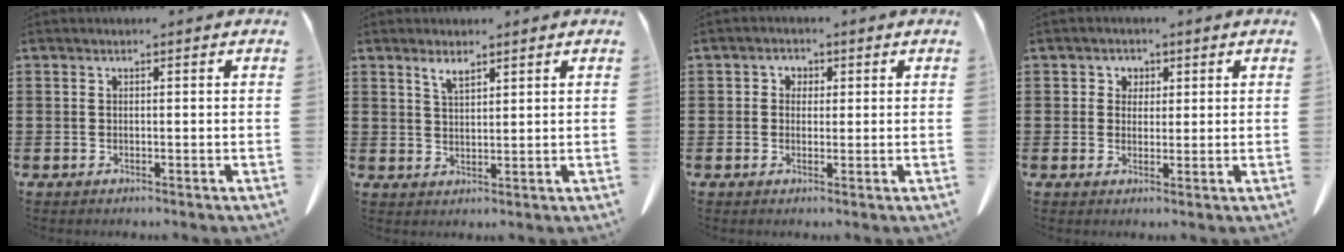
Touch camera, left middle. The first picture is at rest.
{"total": 2.5, "force": [1.6, 0.5, 1.9], "torque": [-0.042, 0.002, 0.028]}
{"total": 1.6, "force": [0.2, 1.5, 0.5], "torque": [-0.017, 0.009, 0.000]}
{"total": 2.1, "force": [0.9, 1.8, 0.3], "torque": [-0.007, 0.006, 0.013]}